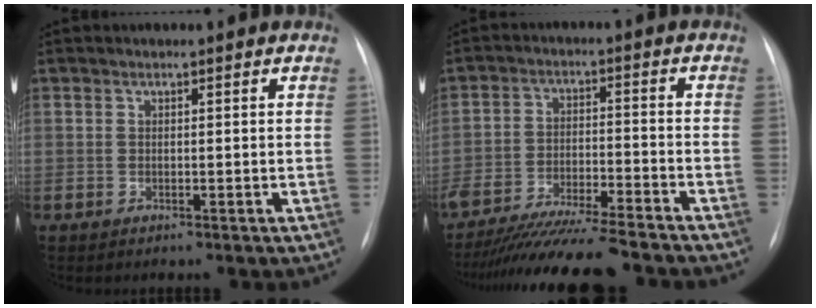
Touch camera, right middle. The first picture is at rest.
{"total": 15.9, "force": [-14.1, 0.6, 7.3], "torque": [-0.123, -0.023, -0.228]}